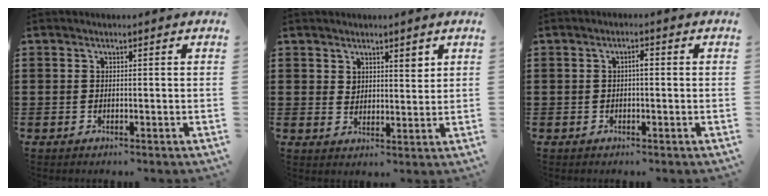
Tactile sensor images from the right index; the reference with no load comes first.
{"total": 2.9, "force": [2.4, 1.5, 0.8], "torque": [-0.013, 0.001, 0.045]}
{"total": 1.5, "force": [-0.1, 0.4, 1.4], "torque": [-0.028, 0.003, -0.004]}